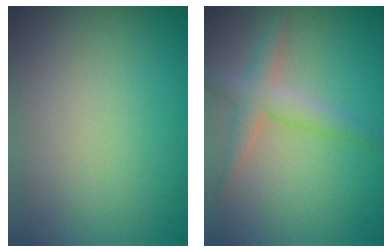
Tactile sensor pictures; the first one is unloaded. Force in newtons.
{"total": 2.8, "press": 2.7, "slide": 0.3}